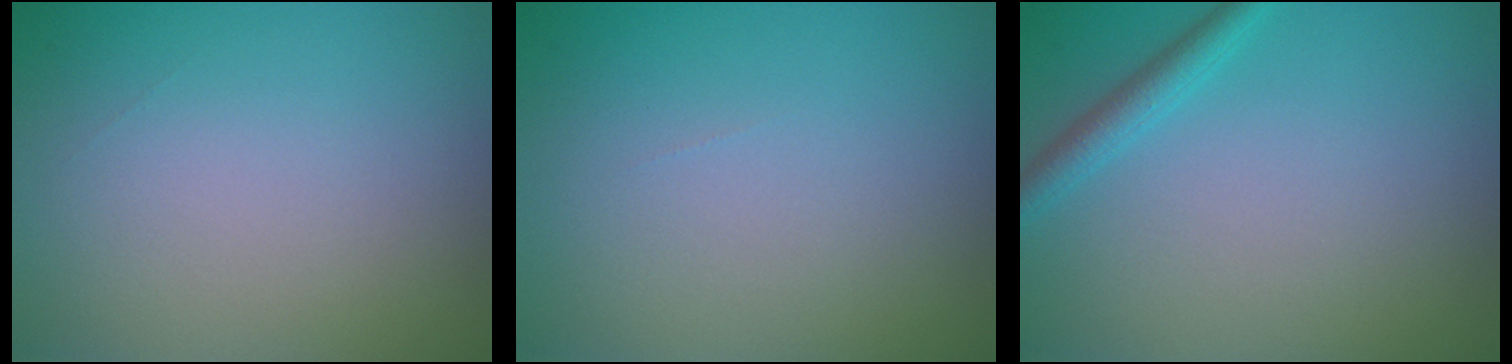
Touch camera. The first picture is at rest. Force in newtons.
{"total": 0.0}
{"total": 2.0, "press": 2.0, "slide": 0.1}